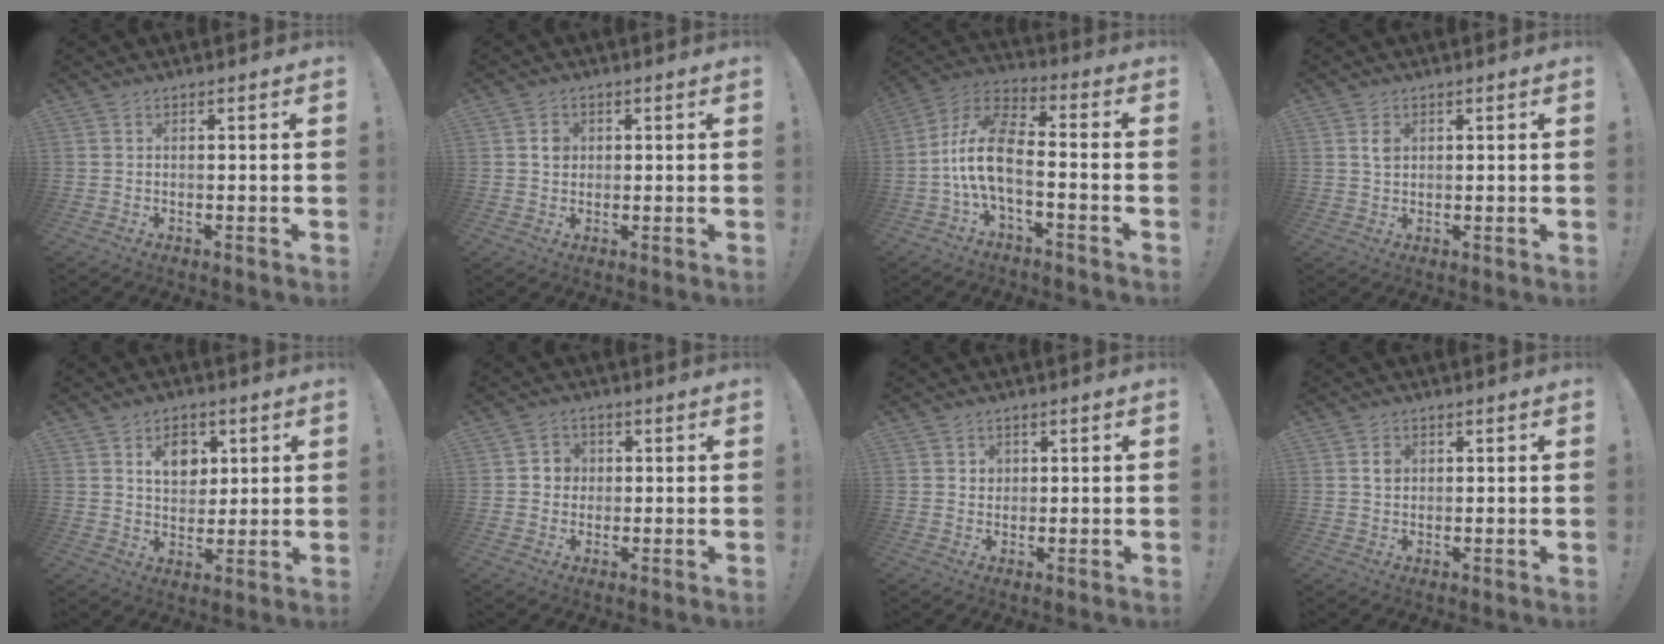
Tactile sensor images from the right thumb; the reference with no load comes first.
{"total": 3.1, "force": [0.5, 2.8, 1.4], "torque": [0.000, -0.007, 0.002]}
{"total": 13.0, "force": [-2.7, 6.6, 10.9], "torque": [-0.219, 0.019, -0.046]}
{"total": 2.5, "force": [0.8, 1.8, 1.6], "torque": [-0.011, -0.006, 0.010]}
{"total": 8.6, "force": [3.5, 6.5, 4.5], "torque": [-0.055, -0.013, 0.060]}
{"total": 4.5, "force": [0.3, 4.4, 1.2], "torque": [-0.020, 0.005, 0.005]}
{"total": 2.4, "force": [0.9, 2.2, 0.6], "torque": [-0.003, -0.003, 0.013]}
{"total": 2.6, "force": [0.6, 2.2, 1.4], "torque": [-0.007, -0.004, 0.006]}